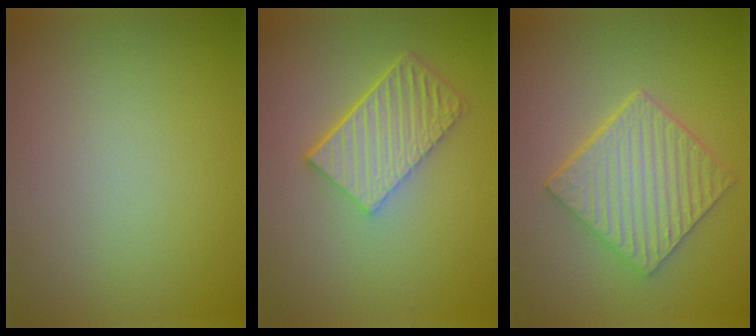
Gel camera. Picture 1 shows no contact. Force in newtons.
{"total": 5.8, "press": 4.0, "slide": 4.2}
{"total": 5.6, "press": 4.5, "slide": 3.4}